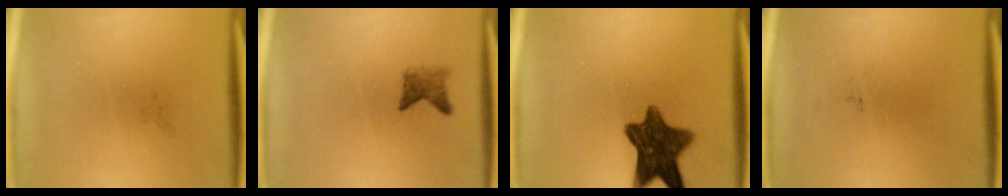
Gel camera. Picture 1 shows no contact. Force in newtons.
{"total": 2.0}
{"total": 10.8}
{"total": 0.0}